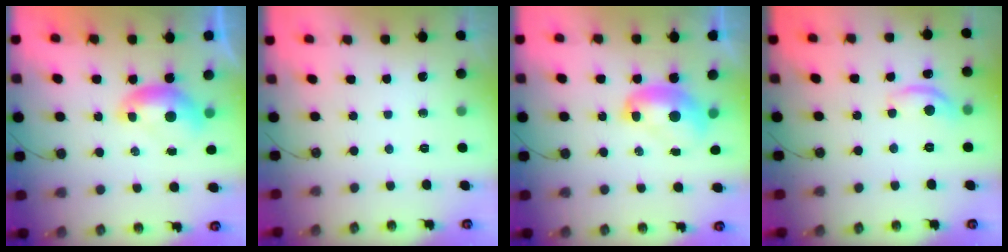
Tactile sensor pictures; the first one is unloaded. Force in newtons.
{"total": 0.0}
{"total": 2.4, "press": 2.4, "slide": 0.3}
{"total": 6.7, "press": 6.7, "slide": 0.4}